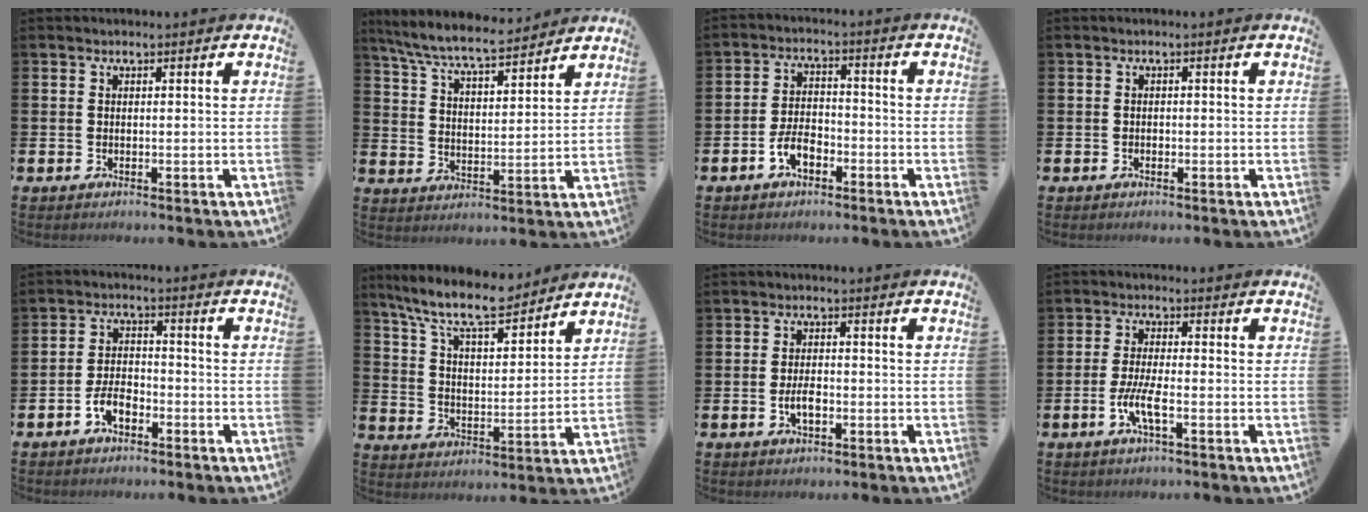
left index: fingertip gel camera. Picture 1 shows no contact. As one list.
[{"total": 7.8, "force": [7.3, 0.8, 2.7], "torque": [-0.079, -0.042, 0.130]}, {"total": 4.2, "force": [-2.3, 2.2, 2.8], "torque": [-0.056, 0.006, -0.045]}, {"total": 0.6, "force": [-0.3, 0.5, 0.2], "torque": [-0.006, 0.002, -0.006]}, {"total": 3.9, "force": [-2.1, 1.9, 2.7], "torque": [-0.047, 0.002, -0.043]}, {"total": 10.5, "force": [9.3, 2.1, 4.3], "torque": [-0.110, -0.049, 0.167]}, {"total": 2.9, "force": [-0.8, 1.4, 2.5], "torque": [-0.032, -0.003, -0.017]}, {"total": 4.2, "force": [-1.6, 0.9, 3.8], "torque": [-0.078, -0.005, -0.031]}]